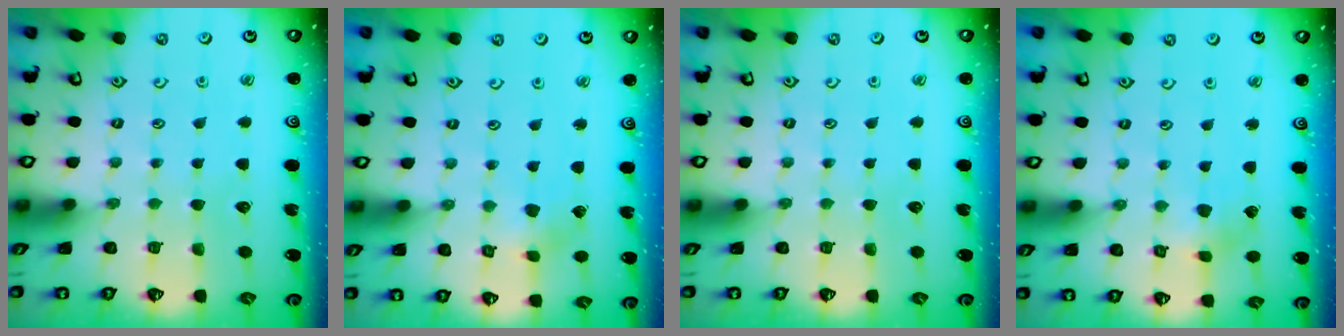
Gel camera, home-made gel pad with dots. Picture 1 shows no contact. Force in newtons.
{"total": 2.4, "press": 2.4, "slide": 0.2}
{"total": 0.0}
{"total": 2.9, "press": 2.9, "slide": 0.2}